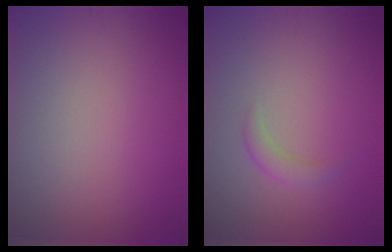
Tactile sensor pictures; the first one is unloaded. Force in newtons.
{"total": 1.4, "press": 1.4, "slide": 0.0}